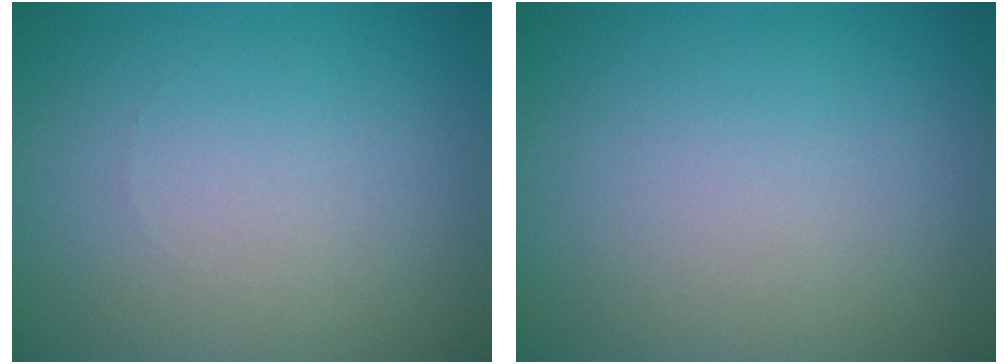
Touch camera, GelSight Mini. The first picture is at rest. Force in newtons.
{"total": 0.0}